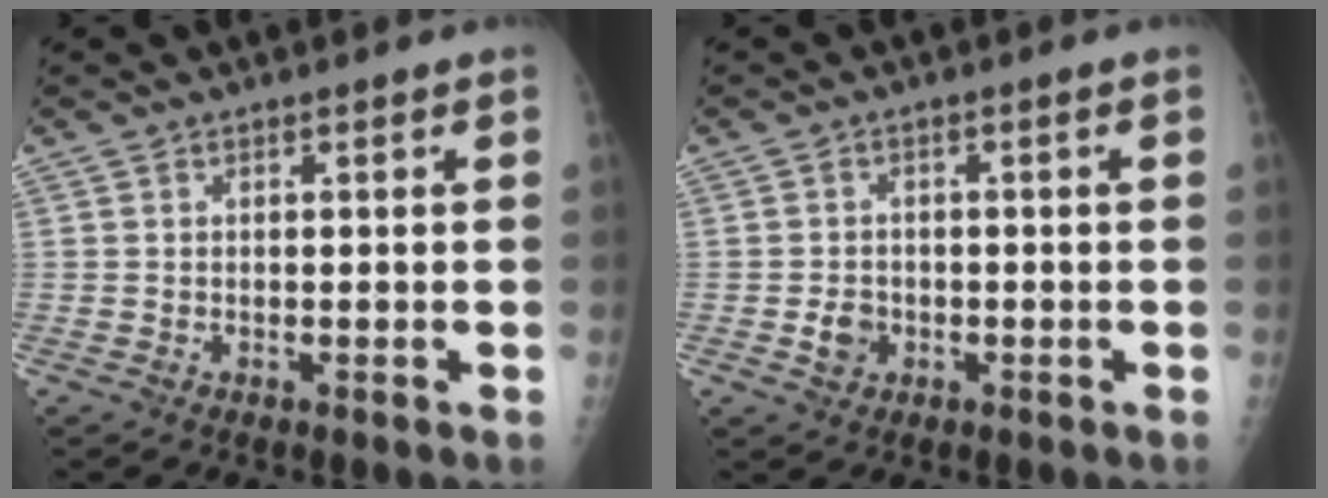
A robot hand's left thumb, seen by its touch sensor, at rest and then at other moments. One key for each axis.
{"total": 3.1, "fx": -1.0, "fy": 2.5, "fz": 1.4, "tx": -0.016, "ty": 0.008, "tz": -0.015}